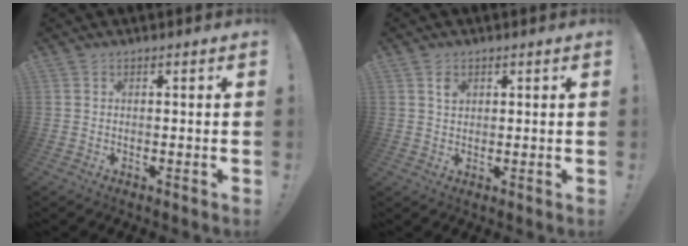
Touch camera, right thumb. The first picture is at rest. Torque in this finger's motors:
{"motor_torque": [-0.01, 0.05, -0.13, 0.09, 0.00]}